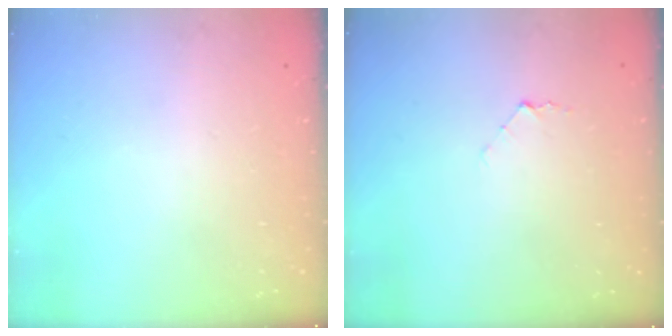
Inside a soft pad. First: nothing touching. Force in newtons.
{"total": 3.9, "press": 3.8, "slide": 0.3}